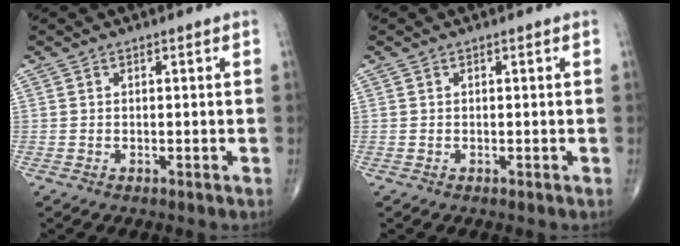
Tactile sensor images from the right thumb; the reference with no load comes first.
{"total": 0.0}